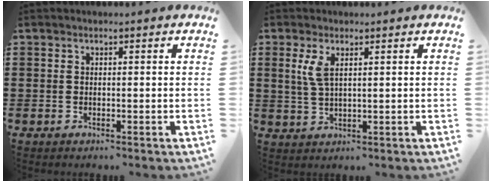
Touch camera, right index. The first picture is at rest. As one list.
[{"total": 3.5, "force": [1.5, 1.2, 2.9], "torque": [-0.070, 0.003, 0.023]}]